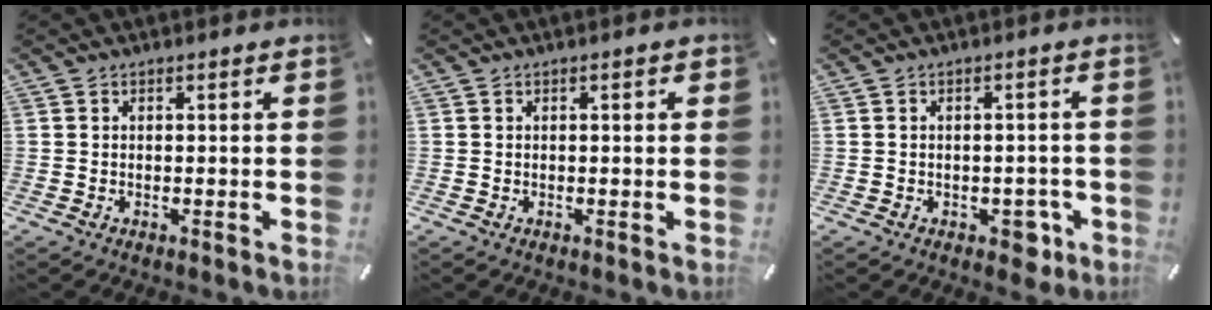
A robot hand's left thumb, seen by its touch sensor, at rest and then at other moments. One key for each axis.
{"total": 1.0, "fx": 0.1, "fy": 0.2, "fz": 1.0, "tx": -0.018, "ty": 0.001, "tz": 0.000}
{"total": 4.8, "fx": -1.9, "fy": 3.2, "fz": 3.0, "tx": -0.029, "ty": 0.006, "tz": -0.035}